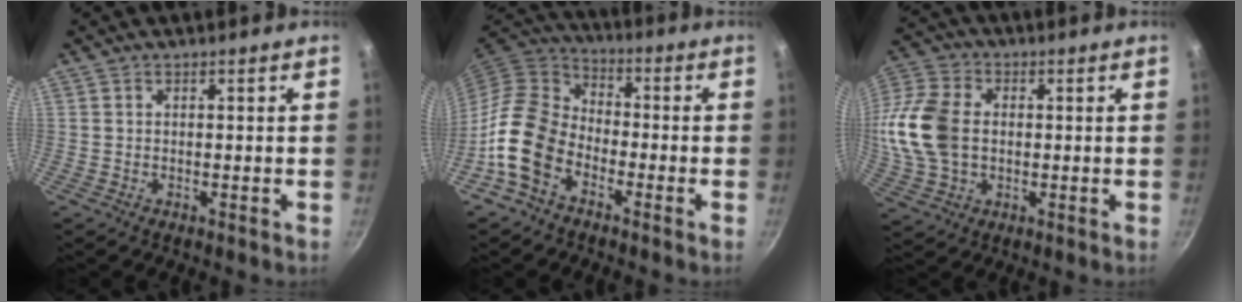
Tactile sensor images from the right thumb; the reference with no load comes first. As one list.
[{"total": 12.9, "force": [-5.8, 8.7, 7.6], "torque": [-0.125, 0.049, -0.134]}, {"total": 16.5, "force": [0.1, 11.7, 11.6], "torque": [-0.243, 0.019, -0.003]}]